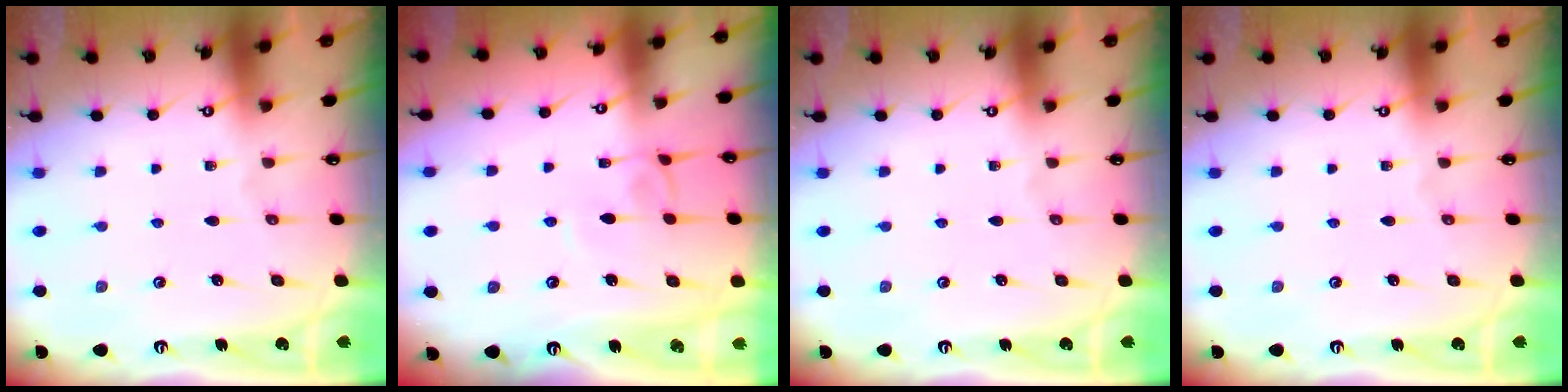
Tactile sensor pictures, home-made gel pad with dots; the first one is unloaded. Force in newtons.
{"total": 2.7, "press": 2.7, "slide": 0.2}
{"total": 0.0}
{"total": 0.0}